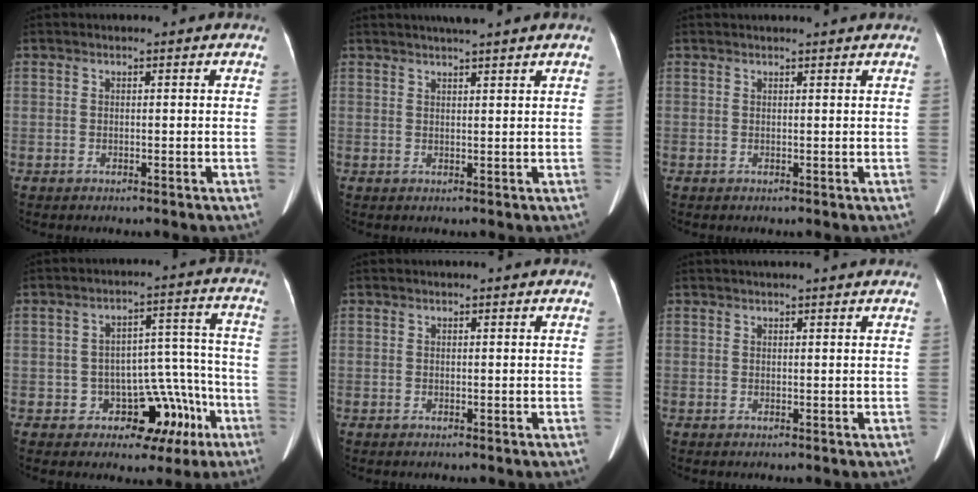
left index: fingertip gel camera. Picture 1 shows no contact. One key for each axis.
{"total": 4.8, "fx": 4.0, "fy": -0.5, "fz": 2.6, "tx": -0.040, "ty": 0.021, "tz": 0.059}
{"total": 4.0, "fx": 3.8, "fy": -0.1, "fz": 1.3, "tx": -0.014, "ty": 0.023, "tz": 0.043}
{"total": 9.4, "fx": -4.4, "fy": 6.9, "fz": 4.6, "tx": -0.032, "ty": 0.047, "tz": -0.046}
{"total": 1.1, "fx": 1.0, "fy": 0.2, "fz": 0.5, "tx": -0.008, "ty": 0.014, "tz": 0.010}
{"total": 5.8, "fx": 5.2, "fy": 0.2, "fz": 2.6, "tx": -0.034, "ty": 0.027, "tz": 0.059}